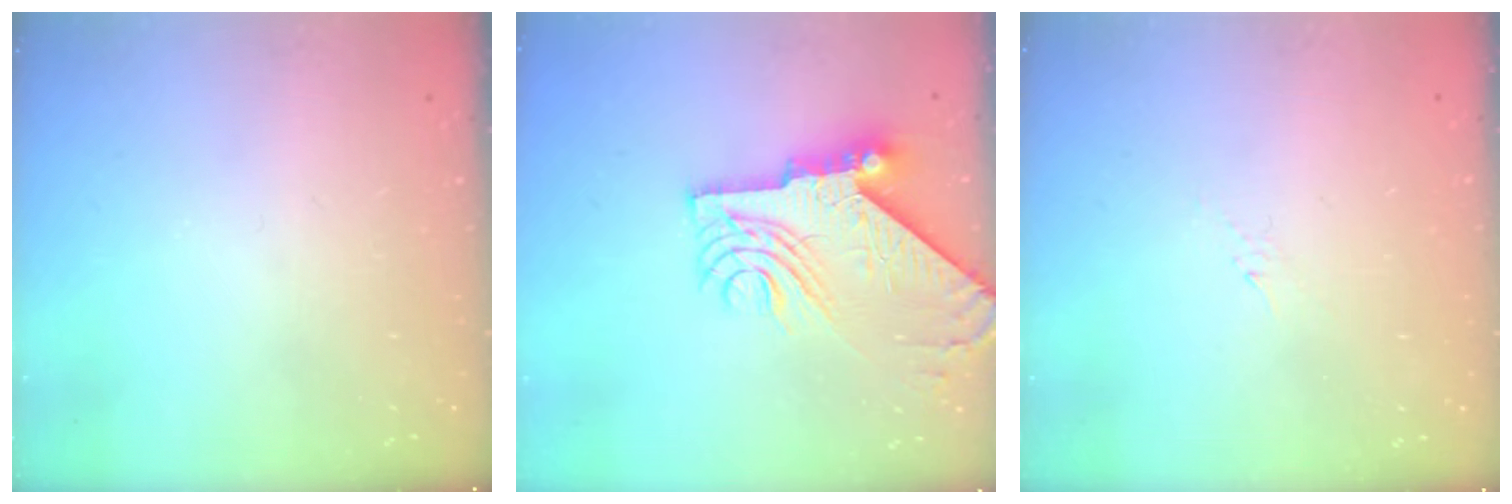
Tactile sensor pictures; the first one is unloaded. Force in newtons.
{"total": 11.9, "press": 11.9, "slide": 1.2}
{"total": 2.8, "press": 2.7, "slide": 0.6}